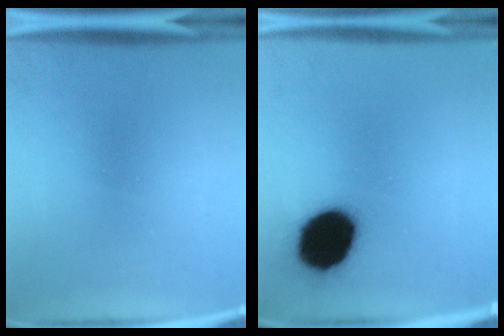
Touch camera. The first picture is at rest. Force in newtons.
{"total": 17.3}